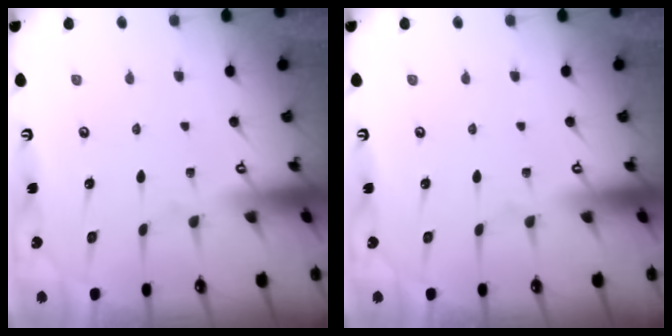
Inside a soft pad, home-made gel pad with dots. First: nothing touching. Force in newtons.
{"total": 0.0}